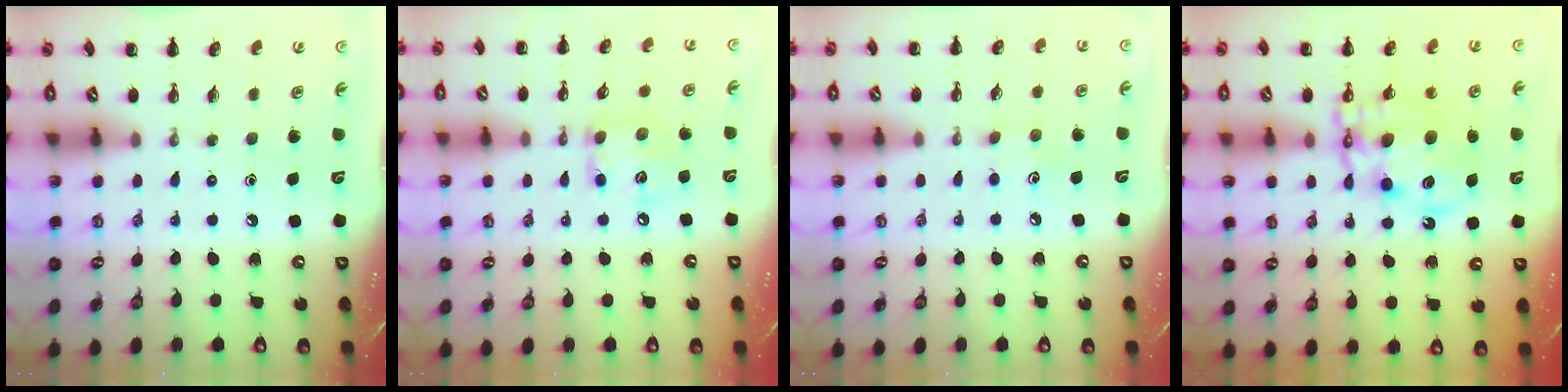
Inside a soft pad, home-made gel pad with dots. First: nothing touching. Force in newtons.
{"total": 8.7, "press": 8.7, "slide": 0.3}
{"total": 3.9, "press": 3.8, "slide": 1.0}
{"total": 12.6, "press": 12.2, "slide": 3.3}